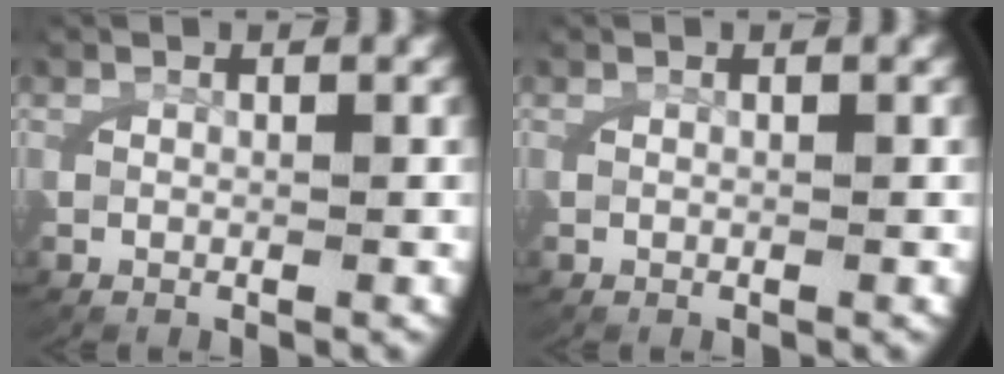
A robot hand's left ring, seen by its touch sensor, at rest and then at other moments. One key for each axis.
{"total": 0.0}